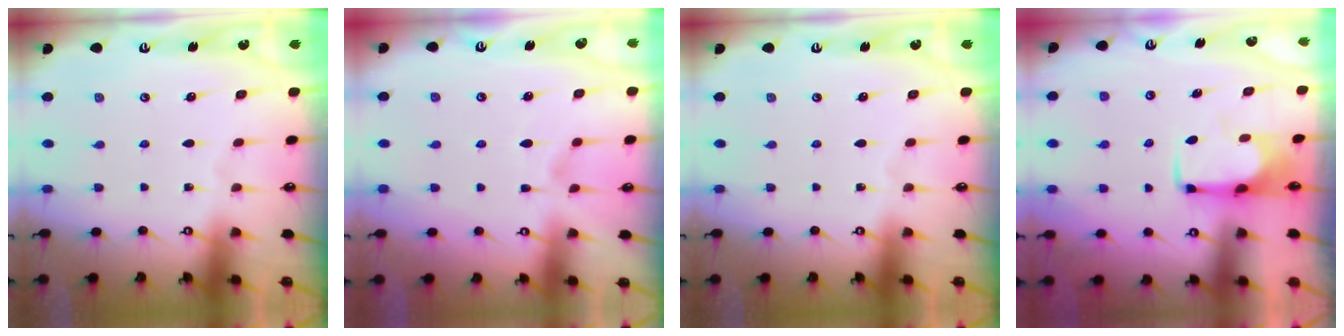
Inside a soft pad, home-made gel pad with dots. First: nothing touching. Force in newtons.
{"total": 2.9, "press": 2.6, "slide": 1.2}
{"total": 0.0}
{"total": 1.2, "press": 1.1, "slide": 0.5}